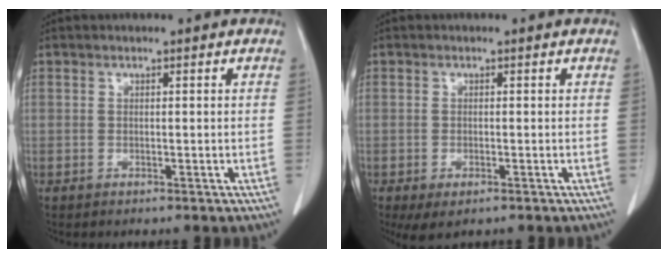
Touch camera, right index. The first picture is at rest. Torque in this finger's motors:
{"motor_torque": [0.61, -0.58, 0.25, 0.07]}